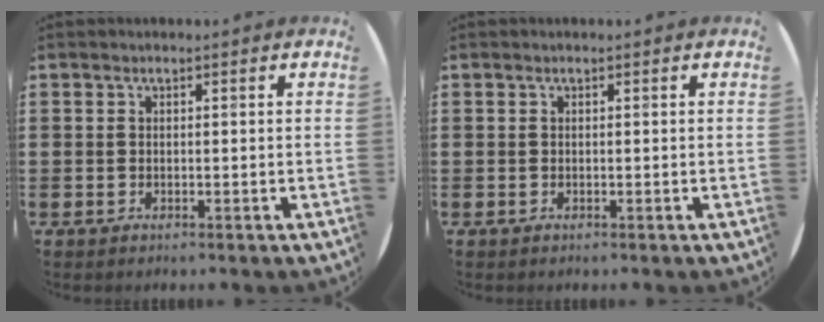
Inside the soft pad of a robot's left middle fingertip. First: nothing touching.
{"total": 0.0}